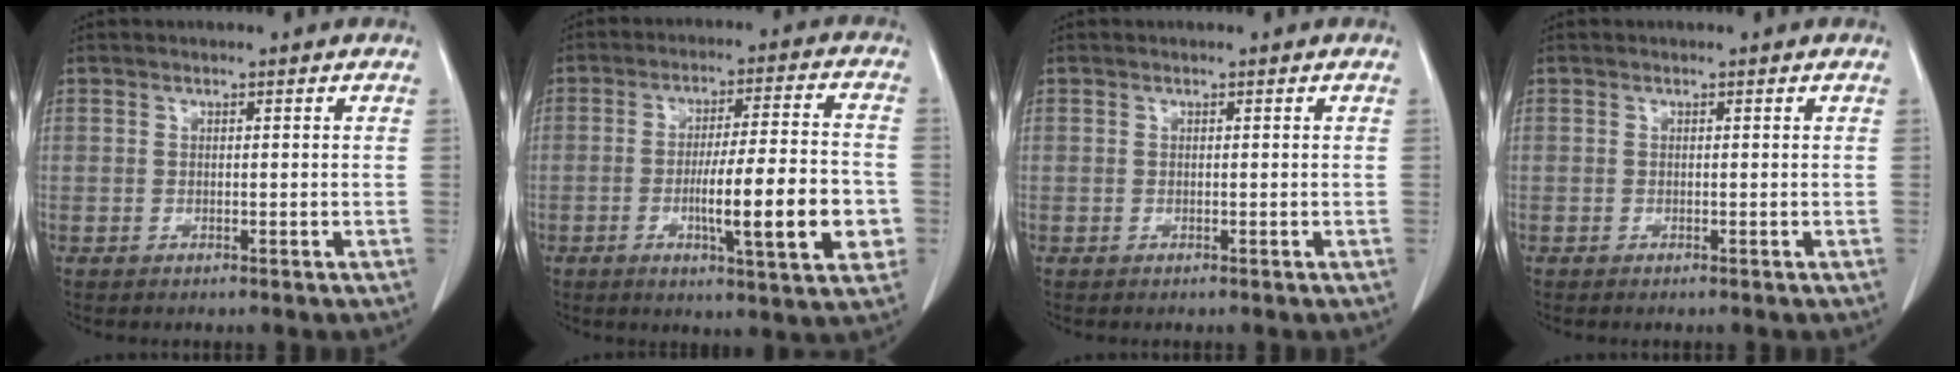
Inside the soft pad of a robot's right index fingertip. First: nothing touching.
{"total": 13.8, "force": [-3.5, 1.5, 13.3], "torque": [-0.200, 0.000, -0.052]}
{"total": 0.0}
{"total": 0.0}